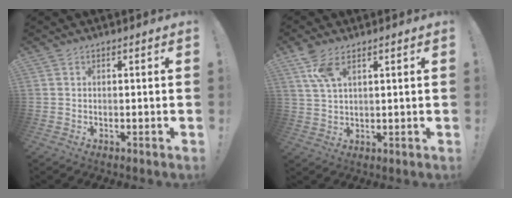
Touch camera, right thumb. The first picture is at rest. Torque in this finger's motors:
{"motor_torque": [0.04, 0.06, 0.28, -0.10, 0.10]}